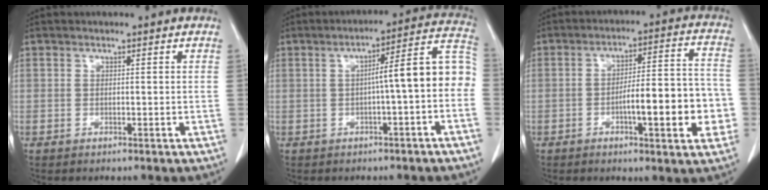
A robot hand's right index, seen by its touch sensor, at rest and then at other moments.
{"total": 9.8, "force": [-1.1, 0.9, 9.7], "torque": [-0.125, 0.042, -0.018]}
{"total": 13.0, "force": [-3.5, 2.7, 12.3], "torque": [-0.172, 0.025, -0.046]}